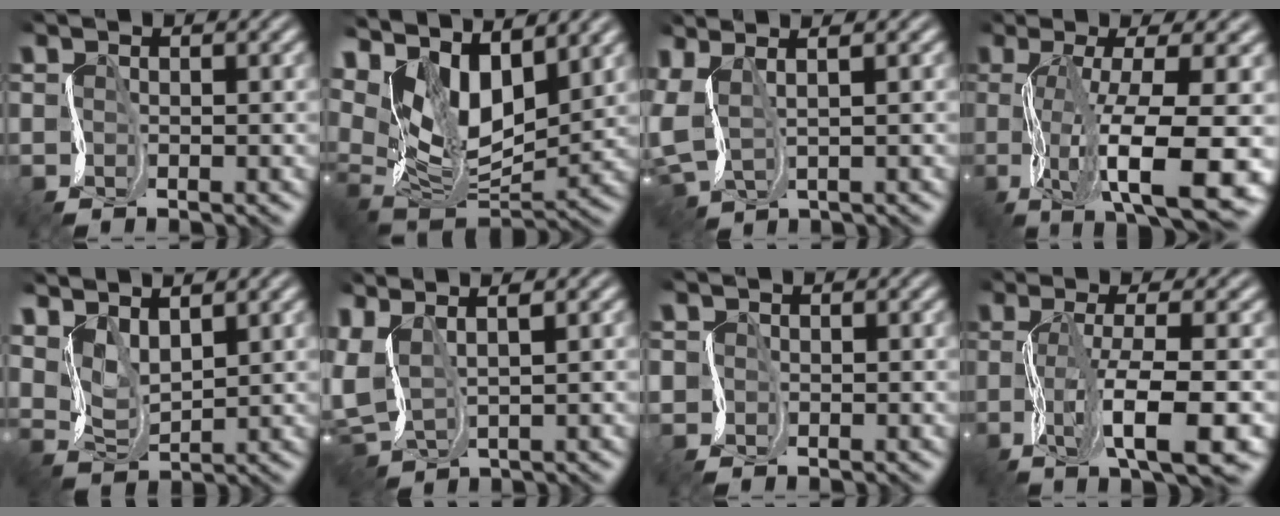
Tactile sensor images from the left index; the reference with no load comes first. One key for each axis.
{"total": 11.2, "fx": 6.3, "fy": 5.3, "fz": 7.6, "tx": -0.138, "ty": 0.001, "tz": 0.111}
{"total": 5.7, "fx": 2.9, "fy": 3.1, "fz": 3.8, "tx": -0.101, "ty": 0.022, "tz": 0.055}
{"total": 11.5, "fx": -2.5, "fy": 3.6, "fz": 10.7, "tx": -0.183, "ty": -0.016, "tz": -0.028}
{"total": 3.9, "fx": 3.3, "fy": 1.6, "fz": 1.5, "tx": -0.046, "ty": 0.001, "tz": 0.071}
{"total": 6.0, "fx": 3.6, "fy": 2.8, "fz": 3.9, "tx": -0.111, "ty": 0.023, "tz": 0.073}
{"total": 1.3, "fx": -0.3, "fy": 1.2, "fz": 0.1, "tx": 0.007, "ty": -0.001, "tz": -0.008}
{"total": 8.1, "fx": -2.3, "fy": 2.1, "fz": 7.5, "tx": -0.132, "ty": 0.003, "tz": -0.041}